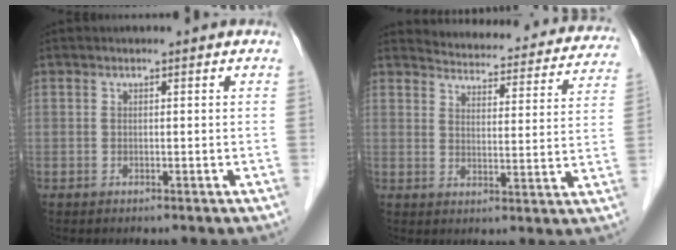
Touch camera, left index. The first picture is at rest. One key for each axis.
{"total": 21.7, "fx": 20.6, "fy": 4.9, "fz": 4.9, "tx": -0.055, "ty": -0.038, "tz": 0.235}